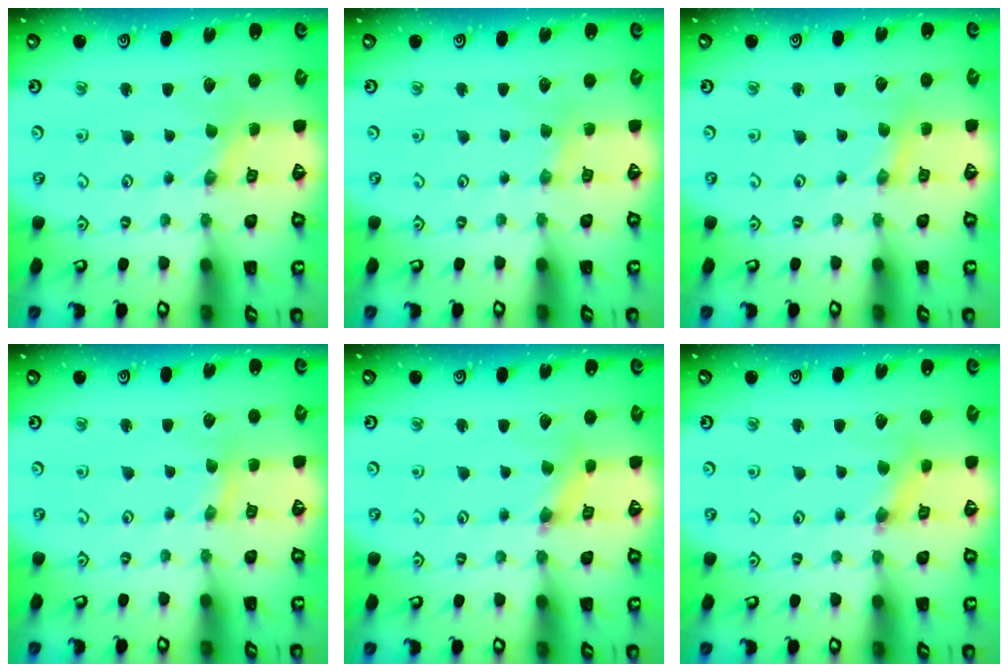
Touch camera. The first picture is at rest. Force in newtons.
{"total": 1.8, "press": 1.7, "slide": 0.2}
{"total": 0.6, "press": 0.6, "slide": 0.1}
{"total": 0.7, "press": 0.7, "slide": 0.2}
{"total": 2.5, "press": 2.5, "slide": 0.4}
{"total": 1.9, "press": 1.9, "slide": 0.2}